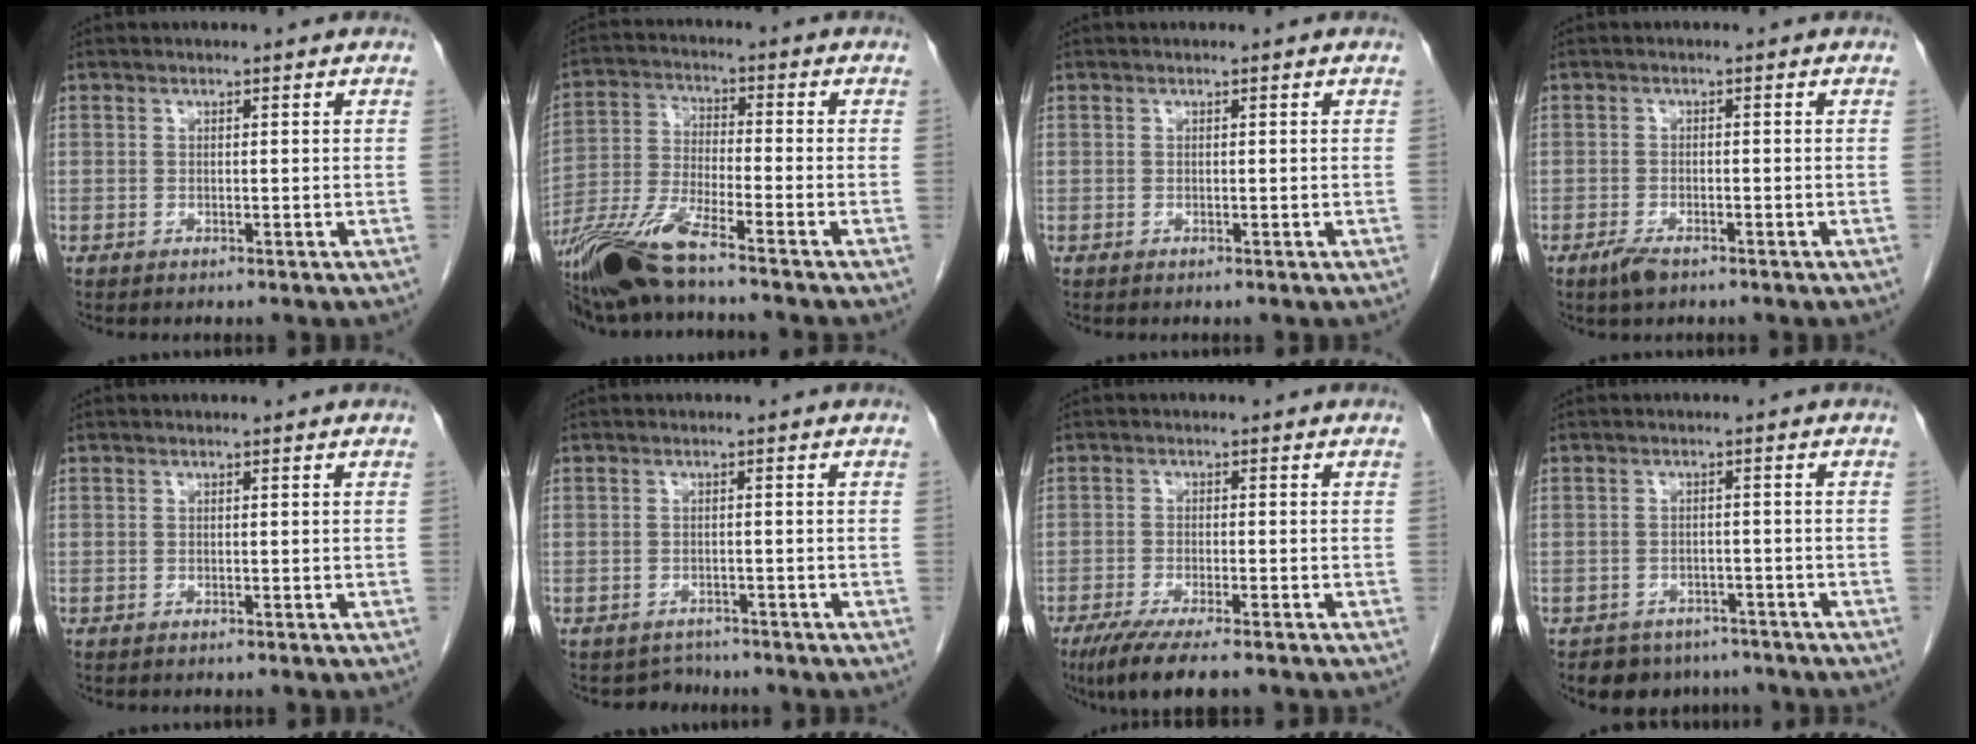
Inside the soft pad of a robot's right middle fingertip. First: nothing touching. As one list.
[{"total": 11.1, "force": [-8.6, 0.2, 7.0], "torque": [-0.151, -0.024, -0.167]}, {"total": 0.0}, {"total": 2.7, "force": [-1.8, 0.9, 1.8], "torque": [-0.041, -0.003, -0.031]}, {"total": 0.0}, {"total": 2.0, "force": [-1.7, 0.7, -0.9], "torque": [0.007, -0.001, -0.027]}, {"total": 7.5, "force": [-5.6, 0.7, 5.0], "torque": [-0.083, -0.019, -0.089]}, {"total": 5.3, "force": [-4.3, 3.2, 0.2], "torque": [0.002, 0.011, -0.057]}]